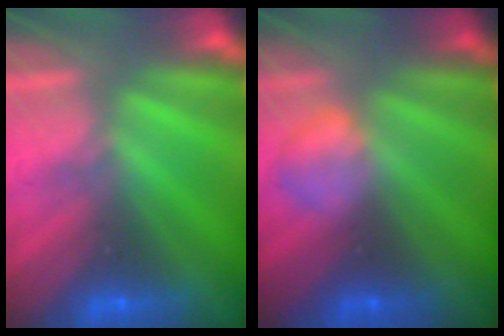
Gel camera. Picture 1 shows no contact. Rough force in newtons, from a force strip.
{"total": 2.2}